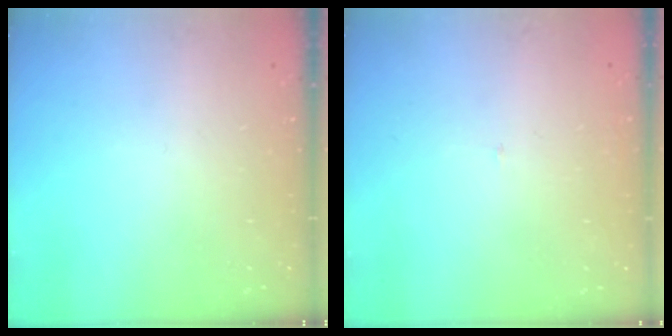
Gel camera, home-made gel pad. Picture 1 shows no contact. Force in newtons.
{"total": 2.1, "press": 2.1, "slide": 0.1}